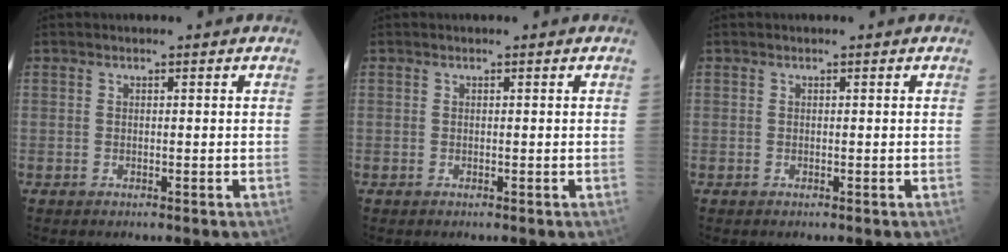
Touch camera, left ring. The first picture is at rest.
{"total": 0.0}
{"total": 0.0}